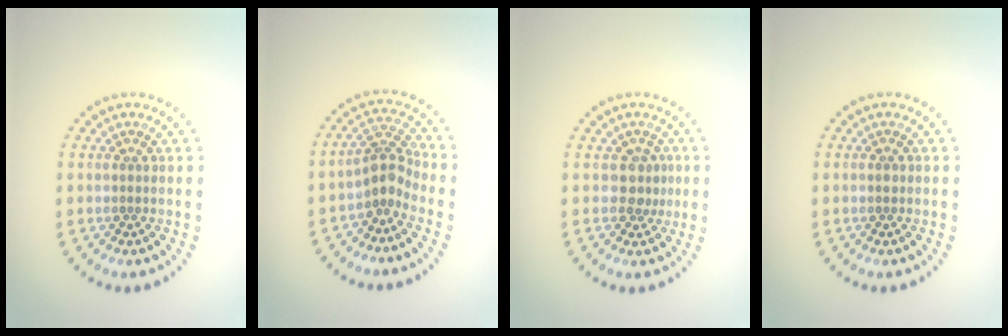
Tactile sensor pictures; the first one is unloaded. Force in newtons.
{"total": 2.9, "press": 2.2, "slide": 1.9}
{"total": 1.9, "press": 1.6, "slide": 1.1}
{"total": 0.6, "press": 0.6, "slide": 0.1}